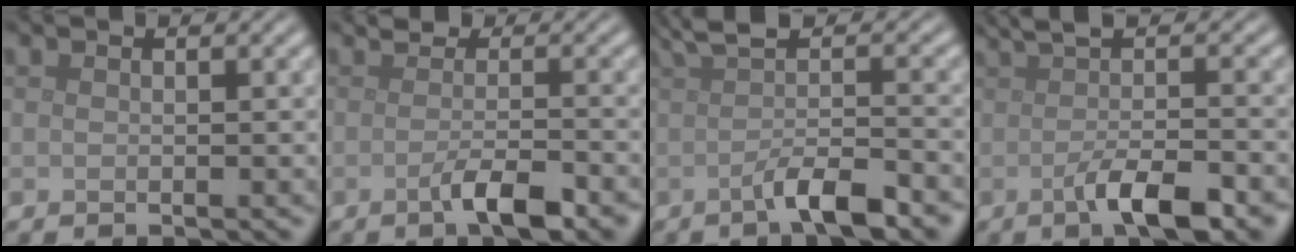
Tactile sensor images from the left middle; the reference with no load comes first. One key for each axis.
{"total": 4.0, "fx": -1.6, "fy": 1.2, "fz": 3.5, "tx": -0.058, "ty": -0.007, "tz": -0.025}
{"total": 5.7, "fx": -1.2, "fy": 1.6, "fz": 5.4, "tx": -0.081, "ty": -0.001, "tz": -0.021}
{"total": 7.3, "fx": -1.3, "fy": 2.2, "fz": 6.9, "tx": -0.094, "ty": -0.004, "tz": -0.020}